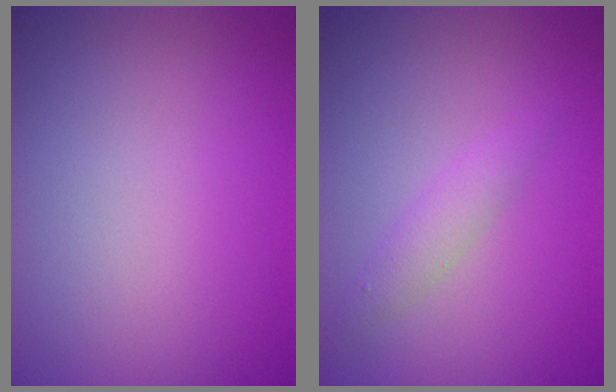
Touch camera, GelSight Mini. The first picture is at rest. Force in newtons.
{"total": 1.6, "press": 1.6, "slide": 0.1}